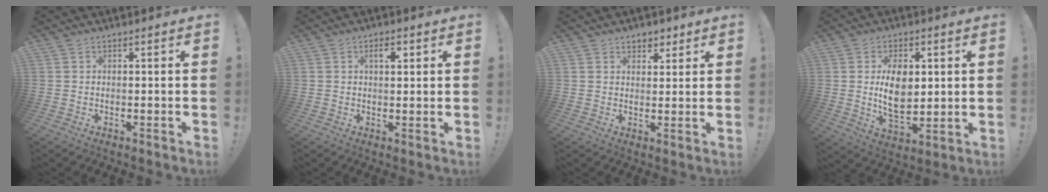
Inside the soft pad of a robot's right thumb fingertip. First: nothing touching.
{"total": 3.3, "force": [1.3, 1.2, 2.8], "torque": [-0.035, -0.003, 0.016]}
{"total": 4.0, "force": [2.7, 2.8, 1.1], "torque": [-0.007, -0.011, 0.047]}
{"total": 11.8, "force": [1.6, 7.1, 9.4], "torque": [-0.160, -0.016, 0.021]}